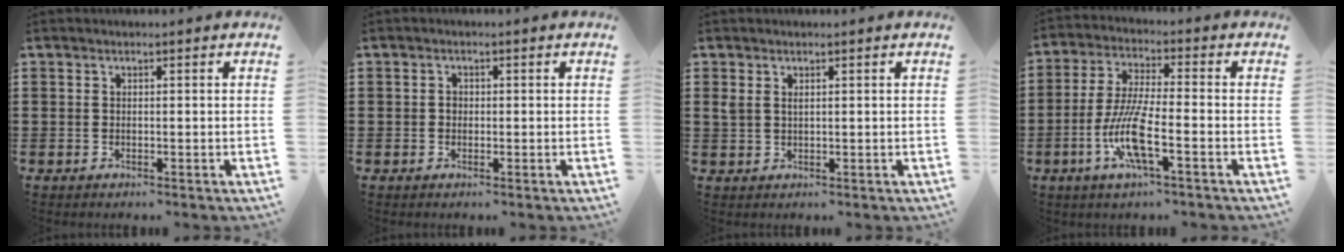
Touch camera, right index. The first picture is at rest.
{"total": 0.9, "force": [-0.1, 0.8, 0.4], "torque": [-0.011, 0.002, -0.001]}
{"total": 1.4, "force": [0.7, 0.7, 0.9], "torque": [-0.021, 0.003, 0.013]}
{"total": 9.5, "force": [-3.6, 1.9, 8.6], "torque": [-0.185, -0.013, -0.073]}